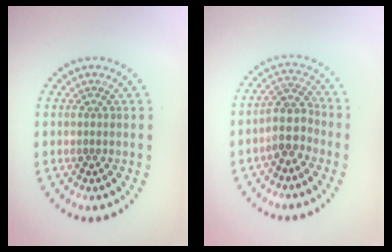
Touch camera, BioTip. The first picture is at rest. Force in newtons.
{"total": 3.0, "press": 2.5, "slide": 1.6}